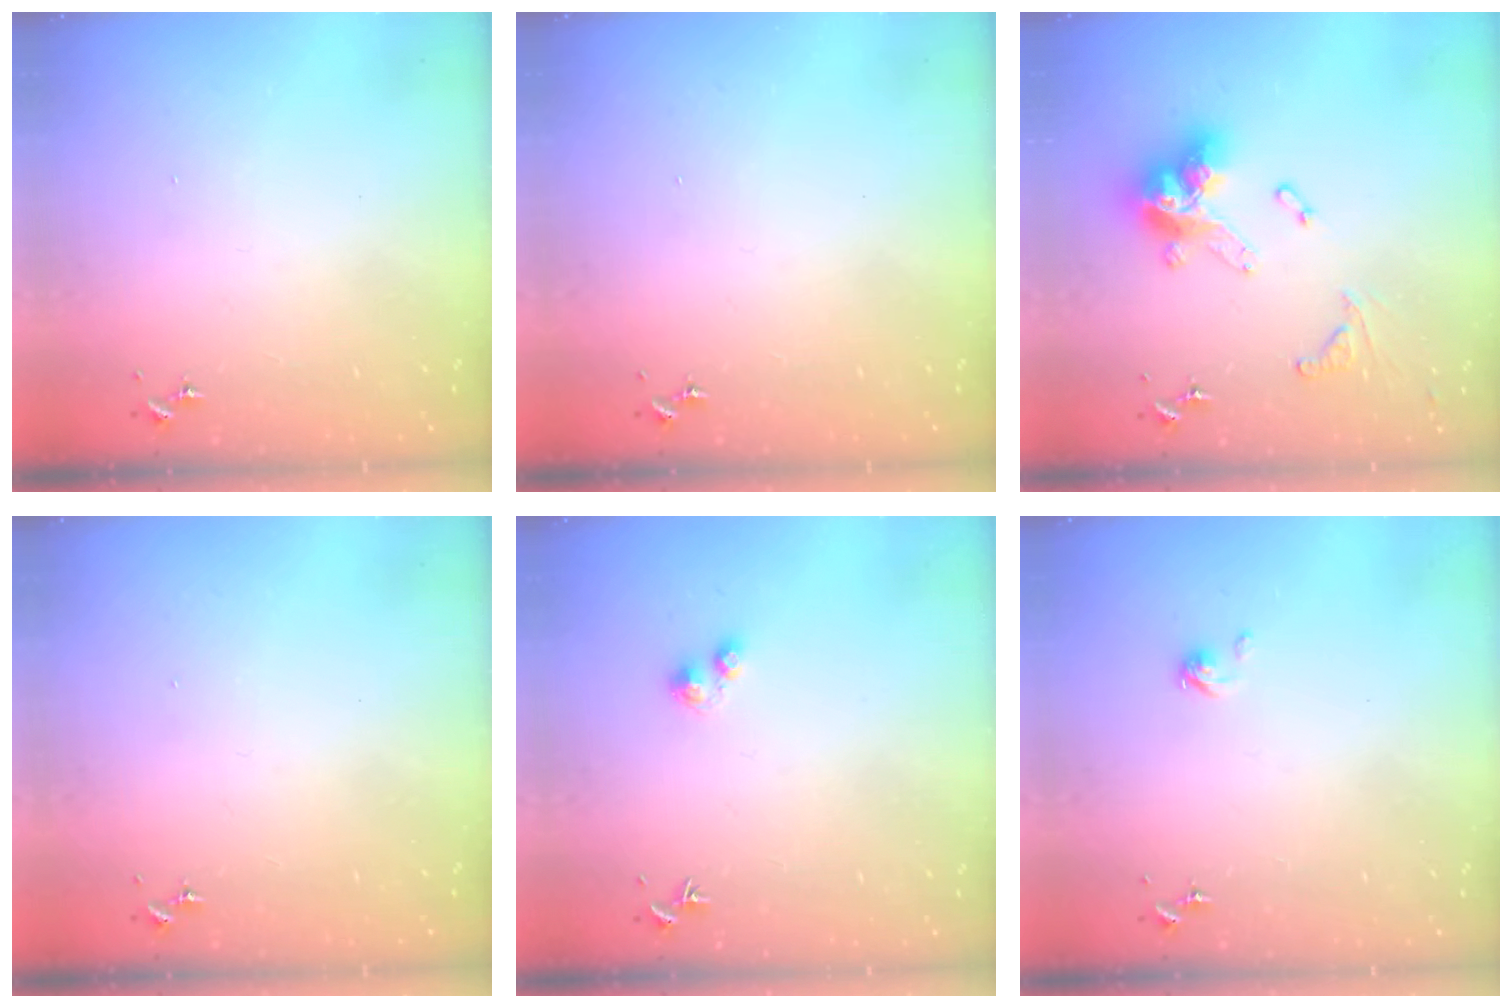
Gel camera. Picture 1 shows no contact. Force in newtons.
{"total": 0.0}
{"total": 18.3, "press": 18.2, "slide": 1.7}
{"total": 0.0}
{"total": 2.4, "press": 2.3, "slide": 0.3}
{"total": 2.4, "press": 2.4, "slide": 0.3}